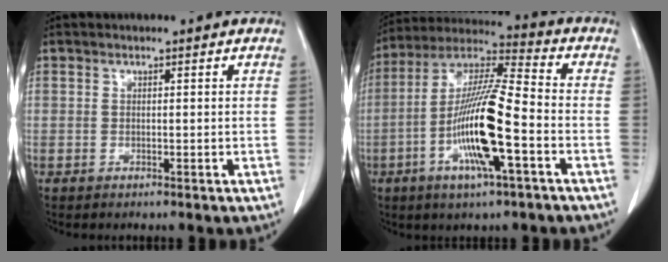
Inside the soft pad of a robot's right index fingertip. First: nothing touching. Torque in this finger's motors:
{"motor_torque": [2.14, 0.00, 0.57, 0.21]}